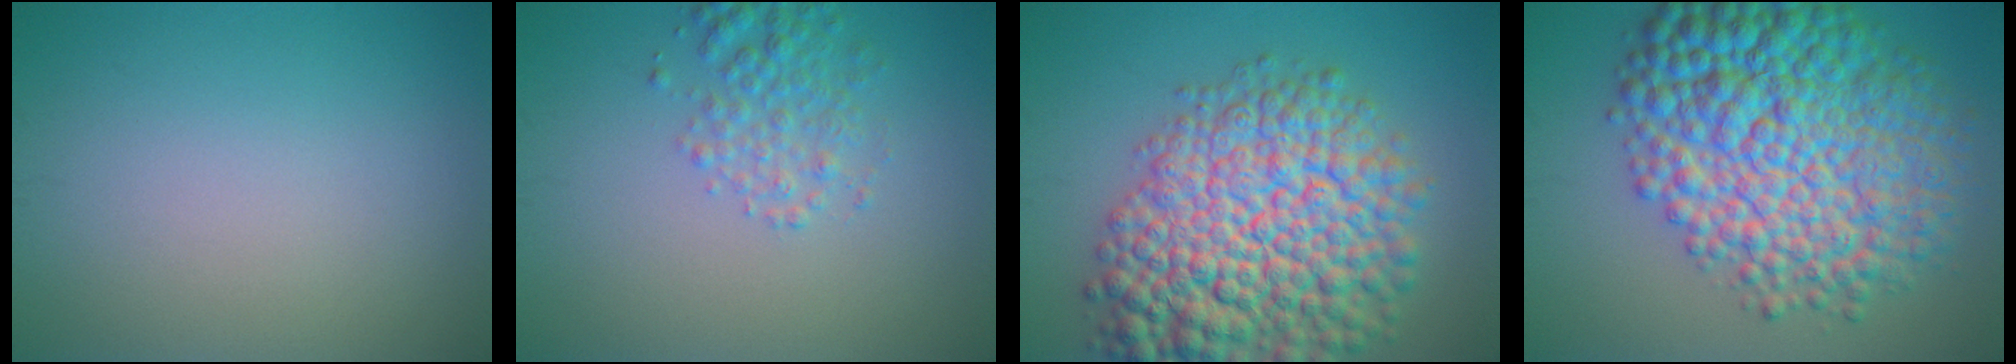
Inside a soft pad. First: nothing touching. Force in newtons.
{"total": 2.7, "press": 2.7, "slide": 0.1}
{"total": 12.9, "press": 12.9, "slide": 0.5}
{"total": 13.0, "press": 13.0, "slide": 0.1}